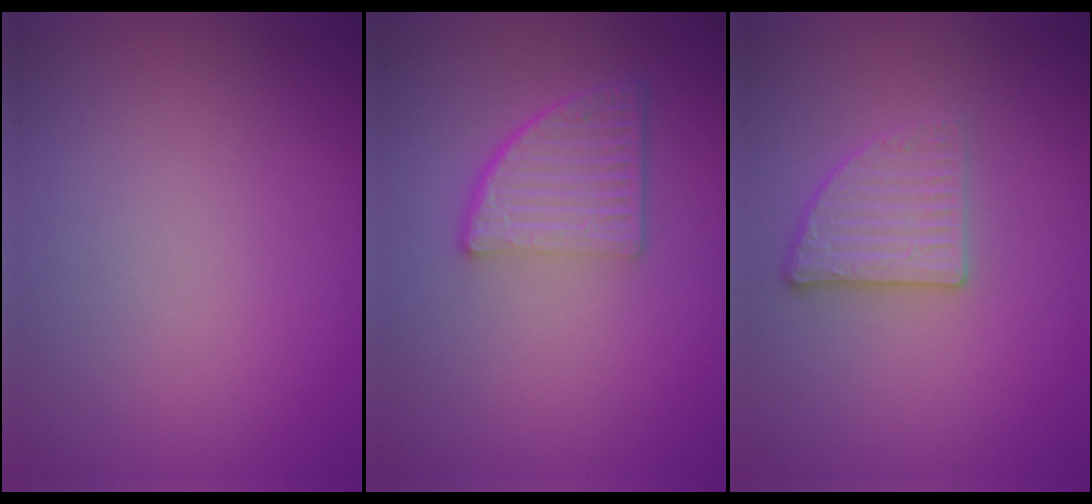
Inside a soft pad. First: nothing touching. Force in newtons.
{"total": 4.7, "press": 3.3, "slide": 3.3}
{"total": 2.7, "press": 2.5, "slide": 1.0}